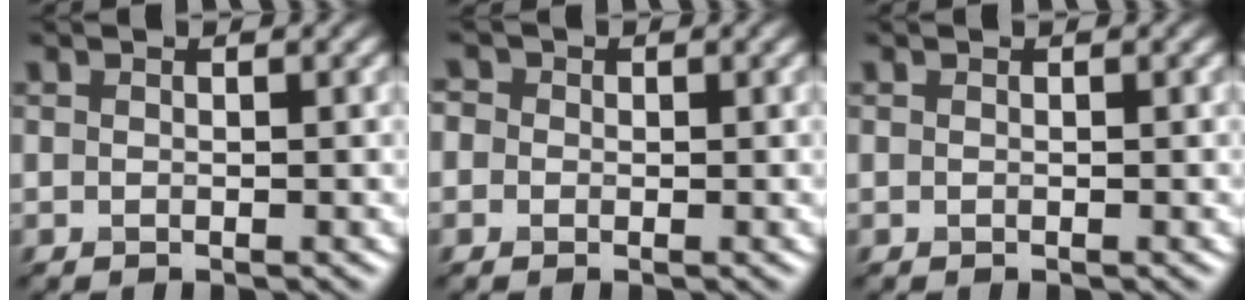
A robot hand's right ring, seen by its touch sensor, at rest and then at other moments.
{"total": 0.7, "force": [0.2, 0.7, -0.2], "torque": [-0.004, 0.012, 0.000]}
{"total": 0.0}